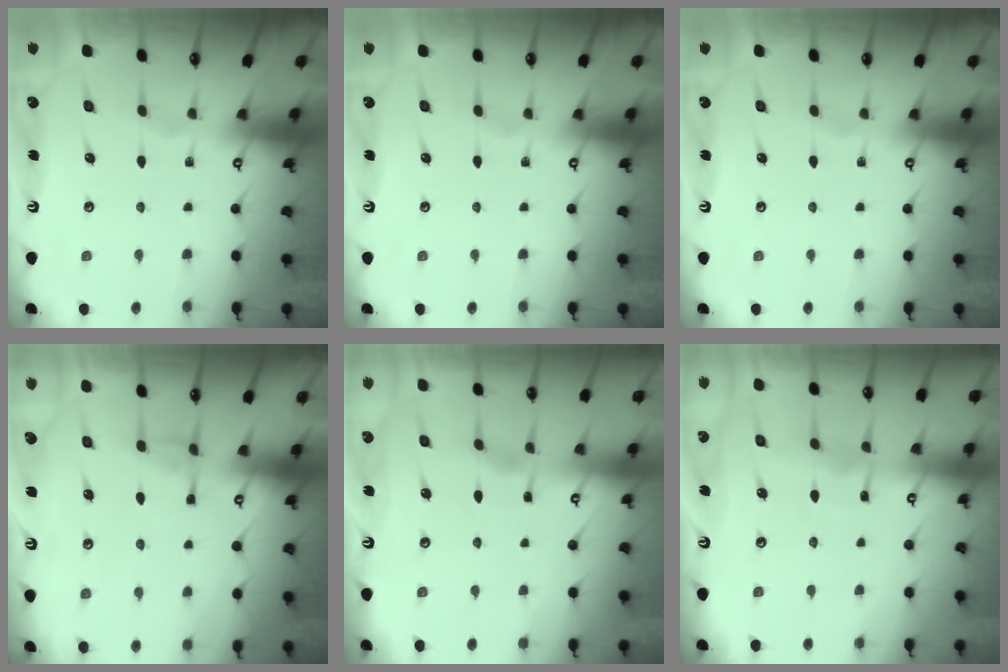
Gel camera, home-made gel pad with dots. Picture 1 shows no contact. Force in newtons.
{"total": 0.0}
{"total": 0.0}
{"total": 5.1, "press": 5.1, "slide": 0.9}
{"total": 2.8, "press": 2.8, "slide": 0.4}
{"total": 5.2, "press": 5.2, "slide": 0.5}